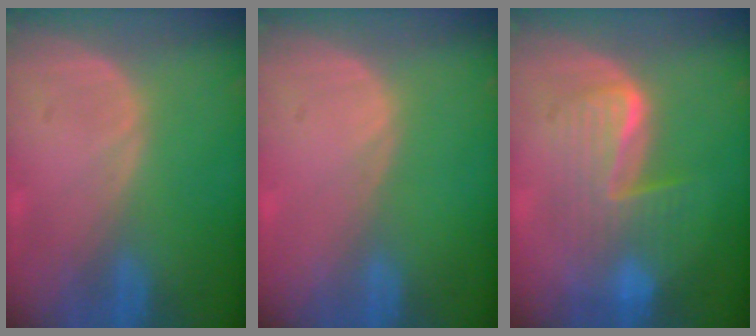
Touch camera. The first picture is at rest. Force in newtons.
{"total": 0.0}
{"total": 7.2, "press": 7.2, "slide": 0.2}